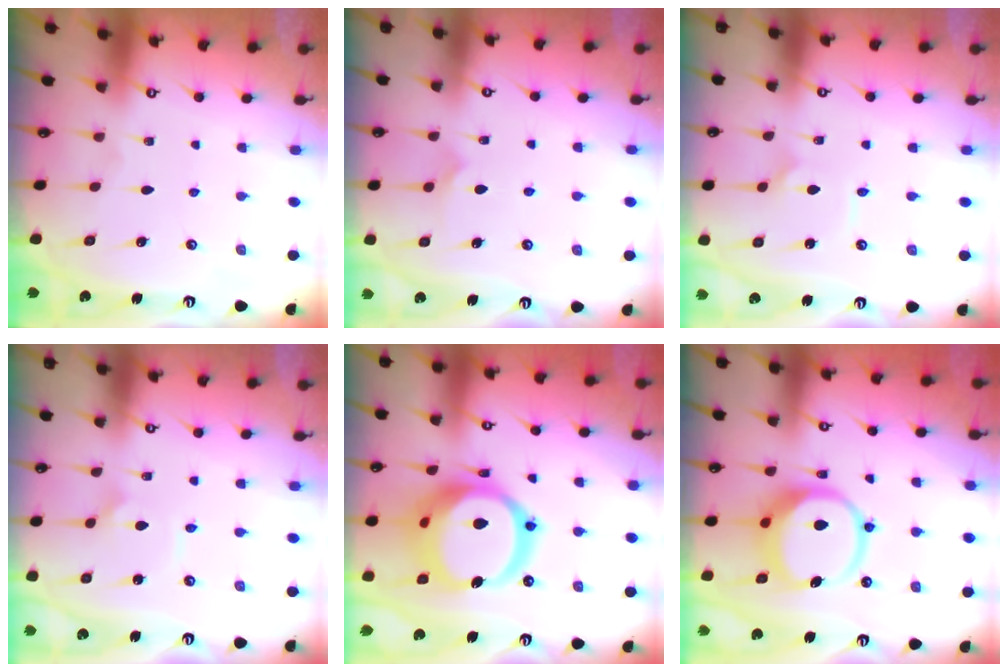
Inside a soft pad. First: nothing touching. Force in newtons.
{"total": 4.5, "press": 4.5, "slide": 0.2}
{"total": 2.1, "press": 2.1, "slide": 0.1}
{"total": 1.8, "press": 1.8, "slide": 0.1}
{"total": 21.0, "press": 20.9, "slide": 2.4}
{"total": 10.9, "press": 10.7, "slide": 1.9}